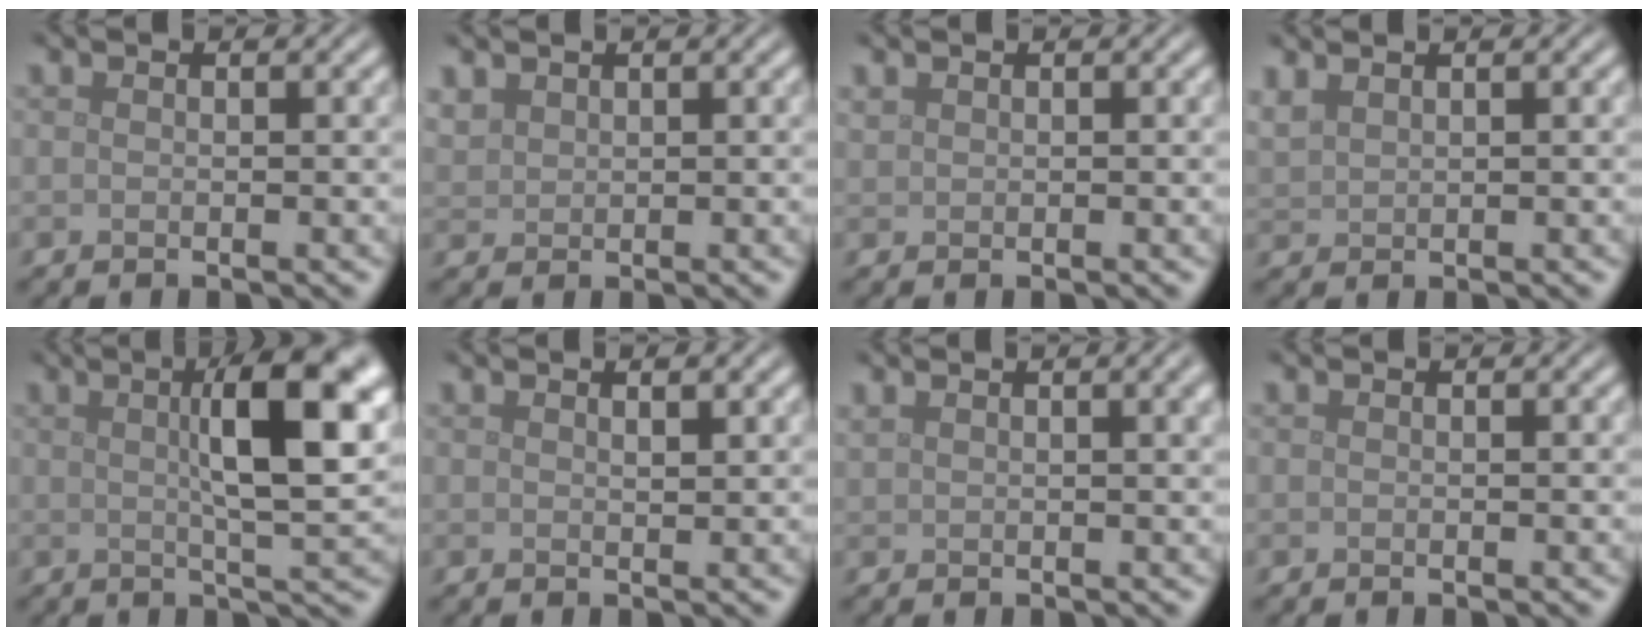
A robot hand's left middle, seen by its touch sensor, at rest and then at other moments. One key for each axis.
{"total": 1.5, "fx": 1.2, "fy": 0.9, "fz": 0.3, "tx": -0.012, "ty": 0.003, "tz": 0.028}
{"total": 0.6, "fx": 0.5, "fy": 0.3, "fz": 0.1, "tx": -0.004, "ty": 0.001, "tz": 0.014}
{"total": 1.6, "fx": 1.5, "fy": 0.4, "fz": 0.6, "tx": -0.020, "ty": 0.007, "tz": 0.037}
{"total": 9.5, "fx": 2.2, "fy": 2.3, "fz": 8.9, "tx": -0.116, "ty": 0.012, "tz": 0.032}
{"total": 1.1, "fx": 0.8, "fy": 0.2, "fz": 0.8, "tx": -0.012, "ty": 0.001, "tz": 0.013}
{"total": 4.5, "fx": 2.6, "fy": 1.8, "fz": 3.2, "tx": -0.034, "ty": 0.018, "tz": 0.026}
{"total": 0.0}